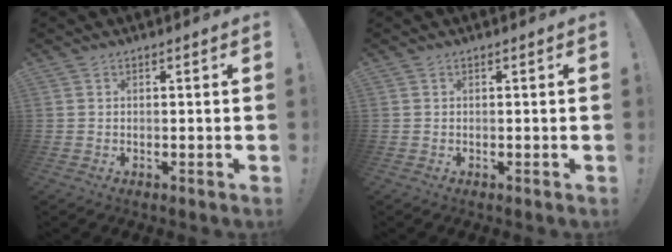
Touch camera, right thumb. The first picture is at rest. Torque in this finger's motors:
{"motor_torque": [0.00, 0.00, 0.00, 0.00, 0.00]}